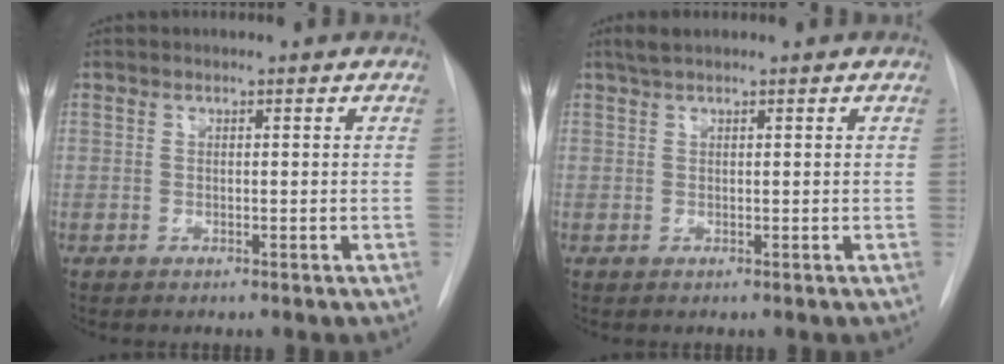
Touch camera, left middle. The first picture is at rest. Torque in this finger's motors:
{"motor_torque": [0.24, -0.19, 0.00, 0.00]}